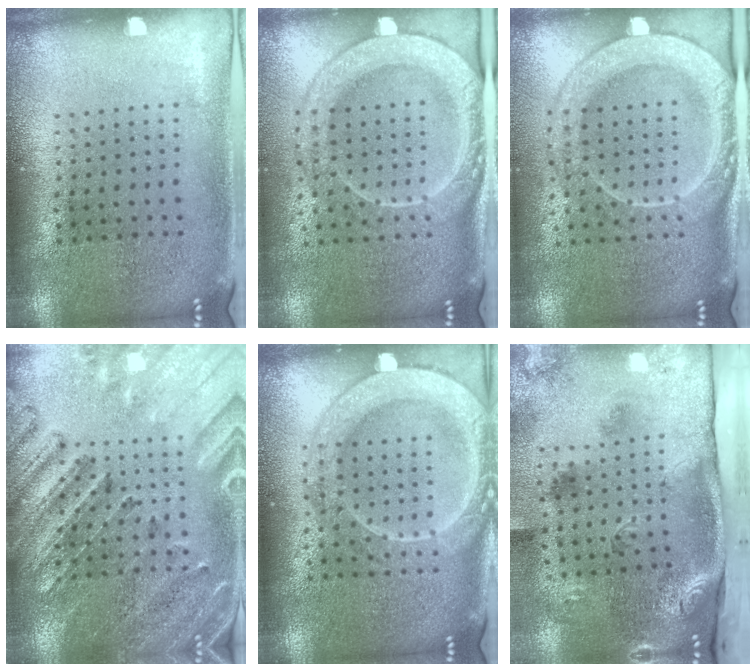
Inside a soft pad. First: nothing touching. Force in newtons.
{"total": 2.4, "press": 2.2, "slide": 1.1}
{"total": 2.4, "press": 2.2, "slide": 1.1}
{"total": 2.7, "press": 2.6, "slide": 0.9}
{"total": 2.1, "press": 2.1, "slide": 0.2}
{"total": 3.5, "press": 2.2, "slide": 2.8}